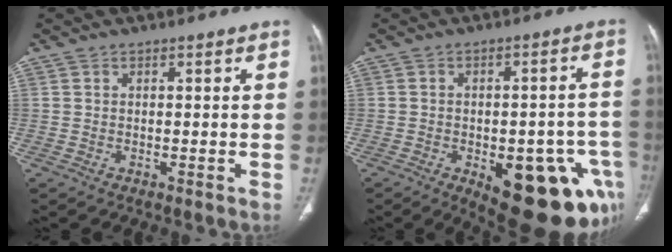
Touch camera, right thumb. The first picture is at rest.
{"total": 20.5, "force": [-8.3, 9.0, 16.4], "torque": [-0.141, 0.024, -0.090]}